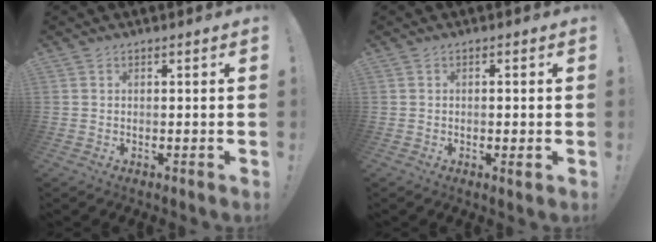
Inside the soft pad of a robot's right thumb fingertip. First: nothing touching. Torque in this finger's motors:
{"motor_torque": [0.05, -0.15, 0.00, -0.13, -0.09]}